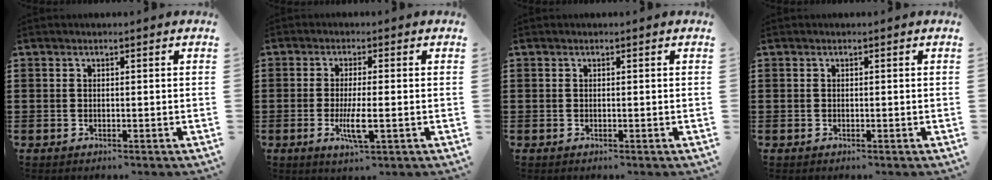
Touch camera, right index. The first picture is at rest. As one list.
[{"total": 4.9, "force": [-1.4, 0.7, 4.6], "torque": [-0.098, -0.014, -0.030]}, {"total": 0.0}, {"total": 0.0}]